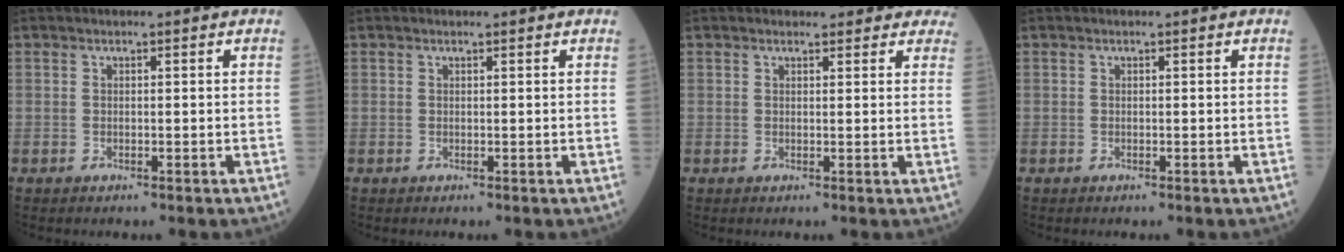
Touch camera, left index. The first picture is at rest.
{"total": 0.5, "force": [0.5, 0.1, 0.2], "torque": [-0.009, 0.002, 0.007]}
{"total": 7.5, "force": [6.9, 2.6, 1.1], "torque": [0.021, 0.002, 0.052]}
{"total": 0.0}